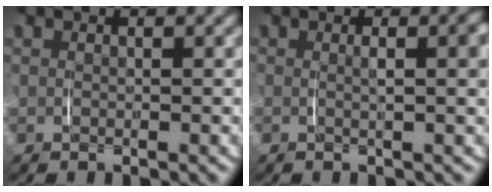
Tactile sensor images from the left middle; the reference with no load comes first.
{"total": 2.4, "force": [0.2, 0.3, 2.4], "torque": [-0.024, 0.003, -0.001]}